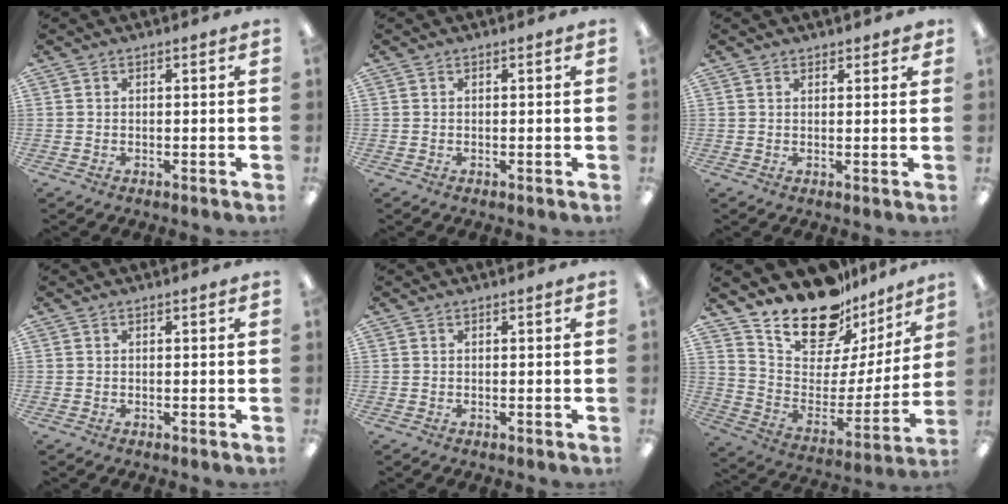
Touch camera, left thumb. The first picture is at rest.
{"total": 0.0}
{"total": 1.7, "force": [1.5, 0.8, 0.2], "torque": [0.003, -0.003, 0.027]}
{"total": 0.0}
{"total": 0.0}
{"total": 19.1, "force": [16.7, 7.7, 5.3], "torque": [-0.110, -0.131, 0.300]}